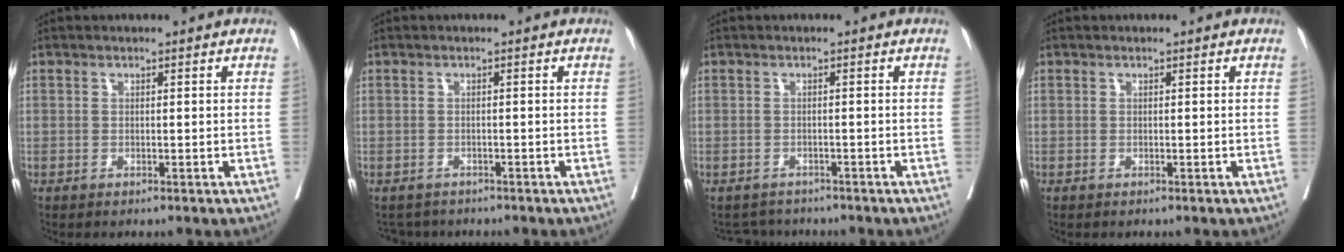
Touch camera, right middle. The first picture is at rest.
{"total": 2.9, "force": [-2.7, 1.2, -0.2], "torque": [-0.002, -0.006, -0.043]}
{"total": 3.2, "force": [-3.0, 1.0, -0.3], "torque": [0.003, -0.005, -0.047]}
{"total": 0.0}